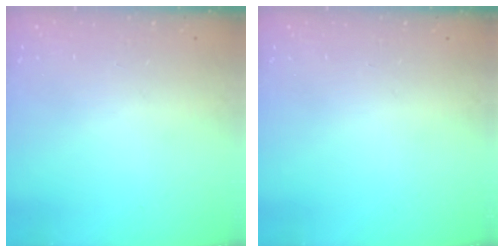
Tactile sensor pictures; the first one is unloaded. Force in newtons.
{"total": 0.0}